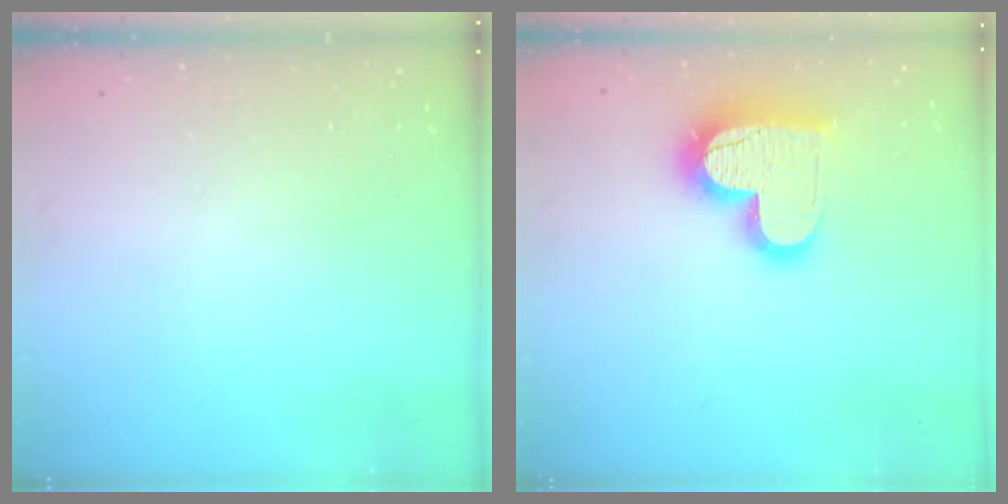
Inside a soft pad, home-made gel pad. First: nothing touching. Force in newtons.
{"total": 17.0, "press": 16.9, "slide": 1.3}